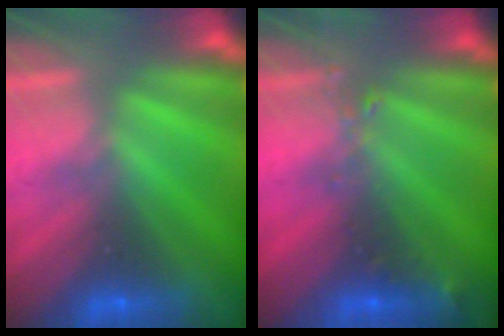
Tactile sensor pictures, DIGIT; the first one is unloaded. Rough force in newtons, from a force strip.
{"total": 2.4}